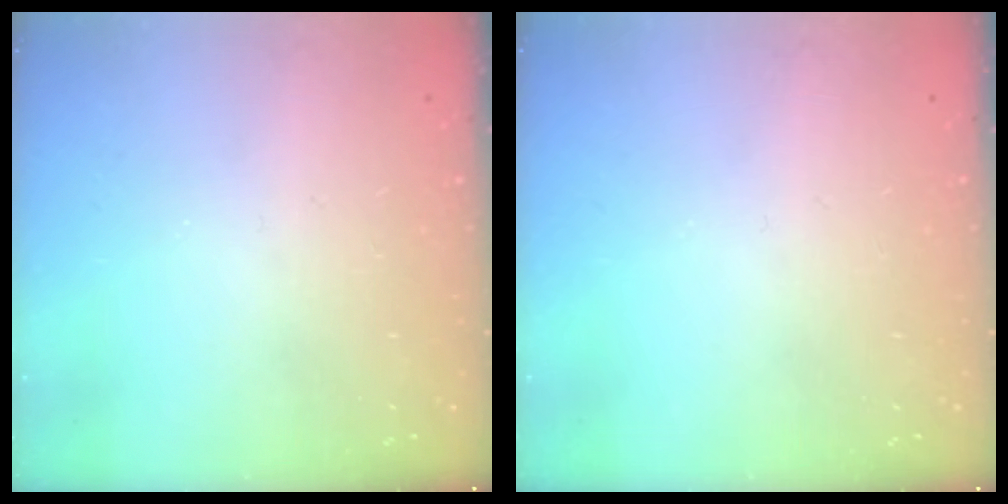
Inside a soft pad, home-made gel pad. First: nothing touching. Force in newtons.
{"total": 0.0}